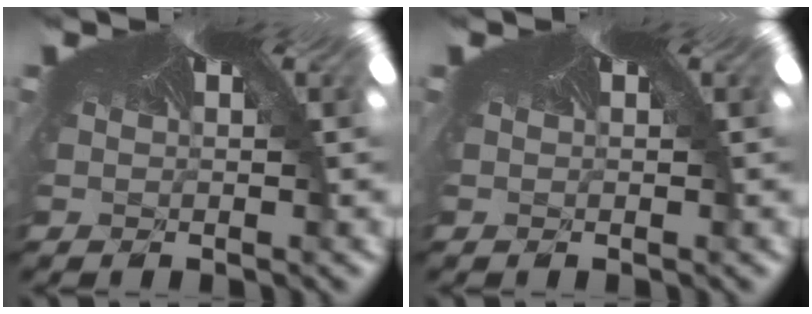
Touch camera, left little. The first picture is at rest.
{"total": 0.0}